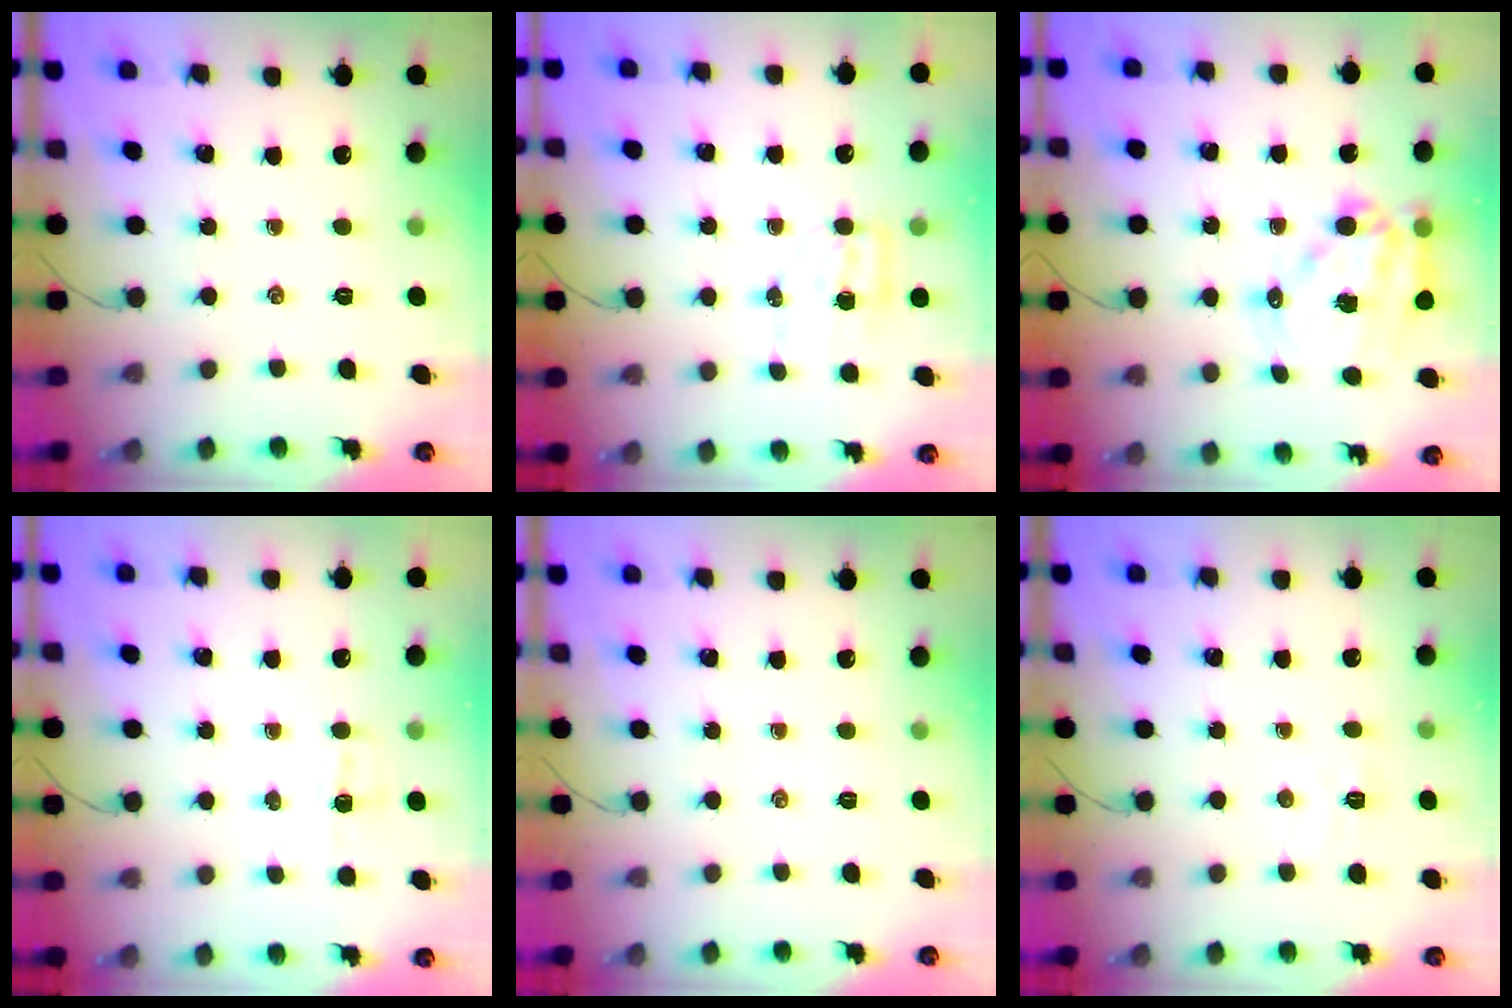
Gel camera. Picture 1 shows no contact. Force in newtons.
{"total": 5.0, "press": 4.9, "slide": 0.6}
{"total": 15.4, "press": 14.9, "slide": 3.6}
{"total": 3.4, "press": 3.3, "slide": 1.1}
{"total": 0.0}
{"total": 3.8, "press": 3.7, "slide": 1.0}